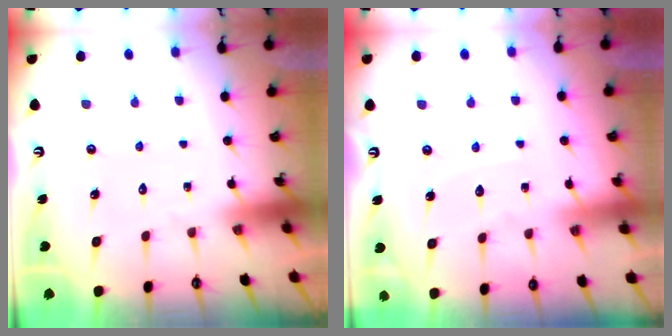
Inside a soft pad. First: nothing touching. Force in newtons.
{"total": 3.7, "press": 3.7, "slide": 0.3}